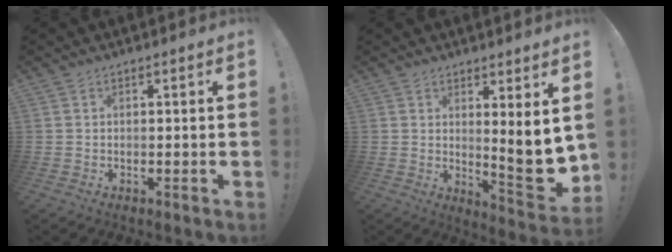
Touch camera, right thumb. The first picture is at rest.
{"total": 9.1, "force": [1.6, 1.5, 8.9], "torque": [-0.102, -0.043, 0.026]}